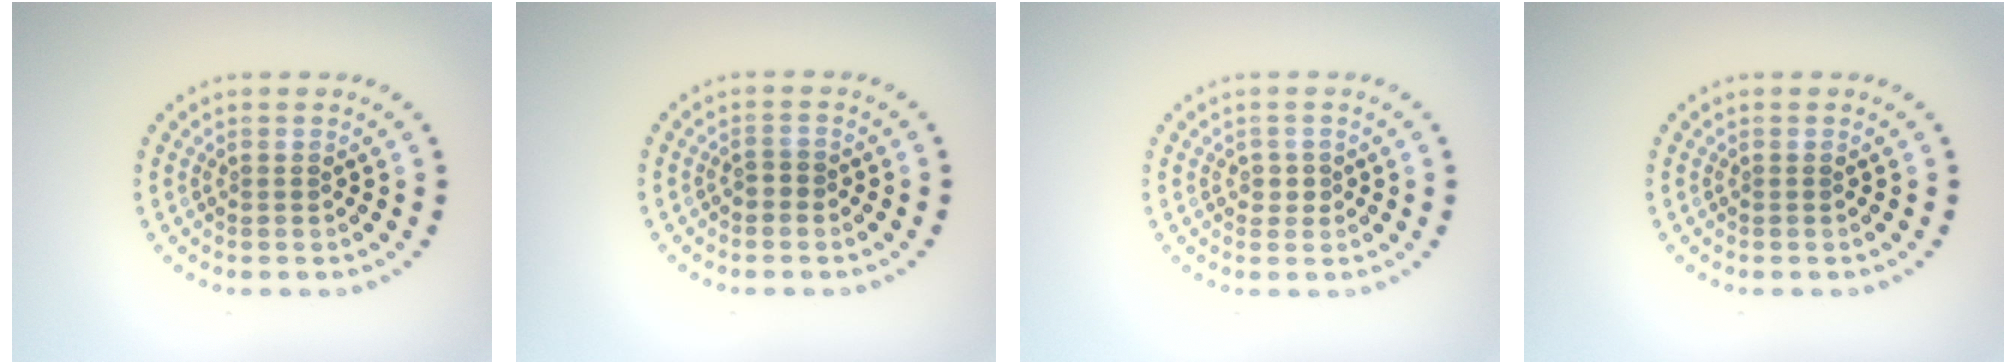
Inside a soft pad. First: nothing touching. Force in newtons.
{"total": 1.0, "press": 0.9, "slide": 0.4}
{"total": 1.2, "press": 1.0, "slide": 0.6}
{"total": 0.0}